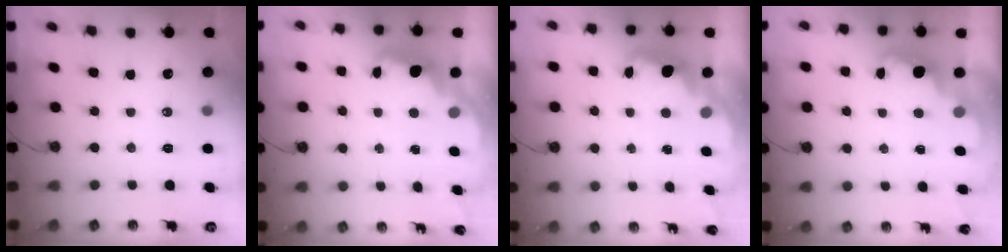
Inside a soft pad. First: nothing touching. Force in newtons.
{"total": 2.6, "press": 2.5, "slide": 0.5}
{"total": 2.6, "press": 2.5, "slide": 0.5}
{"total": 2.4, "press": 2.3, "slide": 0.5}